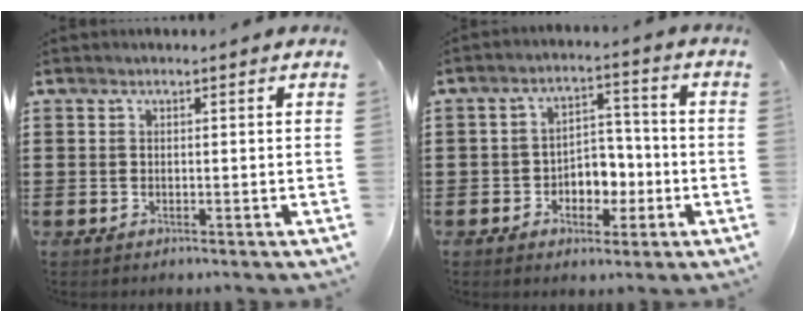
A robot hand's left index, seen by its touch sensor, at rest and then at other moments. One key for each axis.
{"total": 4.9, "fx": -1.8, "fy": 3.8, "fz": 2.5, "tx": -0.045, "ty": 0.009, "tz": -0.037}